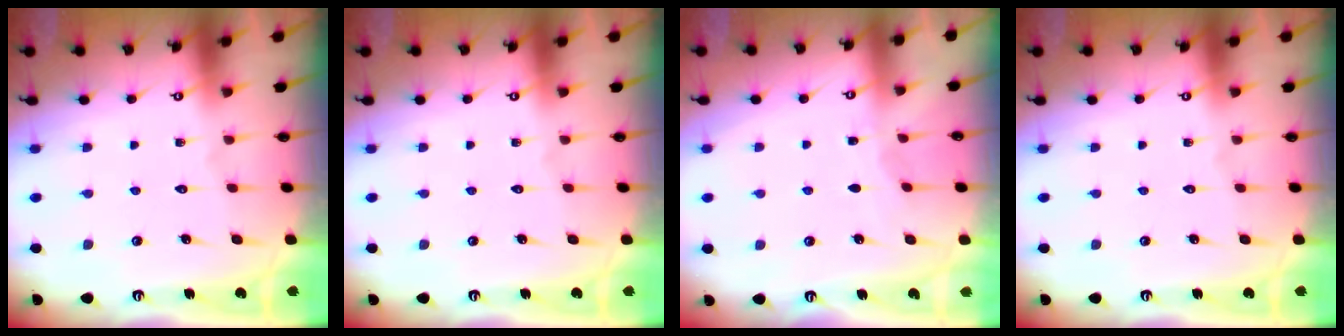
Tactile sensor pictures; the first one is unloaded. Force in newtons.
{"total": 0.0}
{"total": 3.1, "press": 3.1, "slide": 0.4}
{"total": 0.0}